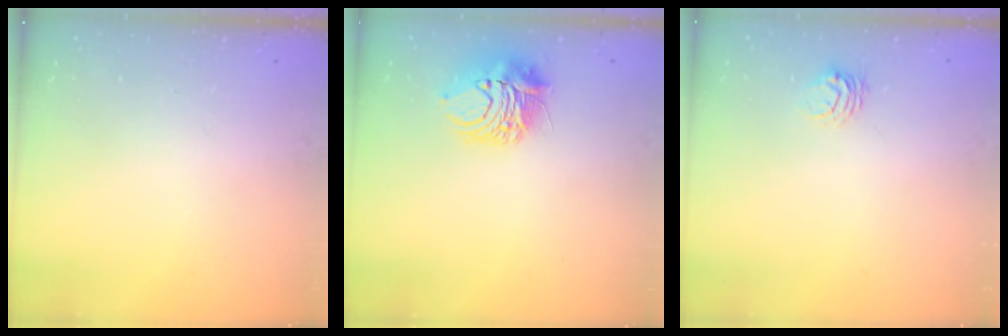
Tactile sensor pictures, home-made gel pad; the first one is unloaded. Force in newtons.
{"total": 9.0, "press": 9.0, "slide": 0.5}
{"total": 3.9, "press": 3.9, "slide": 0.5}